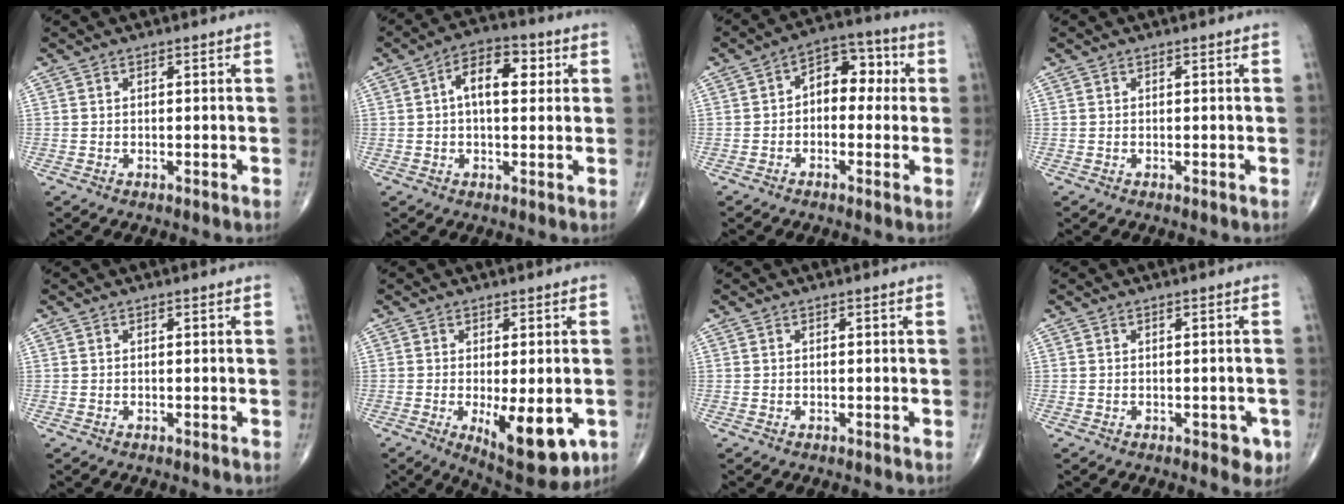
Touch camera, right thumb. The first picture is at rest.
{"total": 8.9, "force": [1.9, 4.8, 7.2], "torque": [-0.100, 0.018, 0.022]}
{"total": 8.3, "force": [0.4, 5.6, 6.1], "torque": [-0.048, 0.033, -0.010]}
{"total": 0.0}
{"total": 0.0}
{"total": 12.5, "force": [-3.6, 4.8, 11.0], "torque": [-0.145, -0.020, -0.039]}
{"total": 0.0}
{"total": 3.1, "force": [-1.2, 1.8, 2.2], "torque": [-0.007, 0.002, -0.012]}